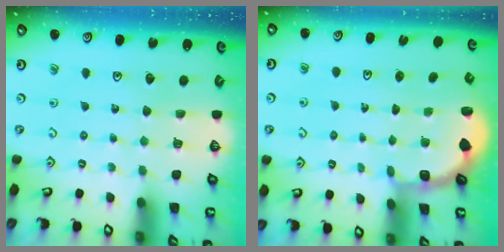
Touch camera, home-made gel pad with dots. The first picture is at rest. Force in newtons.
{"total": 1.9, "press": 1.8, "slide": 0.7}